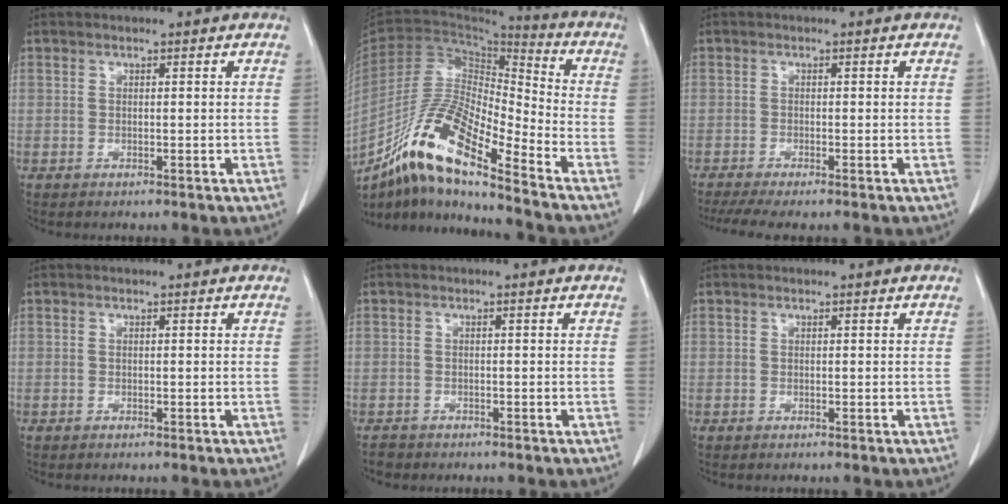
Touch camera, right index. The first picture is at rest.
{"total": 16.5, "force": [-11.5, 2.2, 11.6], "torque": [-0.218, -0.004, -0.208]}
{"total": 5.8, "force": [-4.8, 0.2, 3.4], "torque": [-0.049, -0.012, -0.073]}
{"total": 0.0}
{"total": 1.6, "force": [-1.2, 1.0, -0.2], "torque": [-0.008, 0.001, -0.019]}
{"total": 0.0}